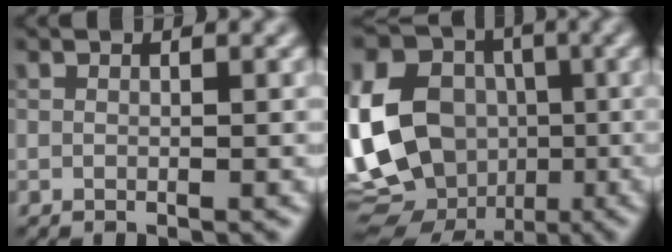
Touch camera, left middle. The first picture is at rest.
{"total": 16.6, "force": [-2.6, 14.1, 8.4], "torque": [-0.184, -0.001, -0.075]}